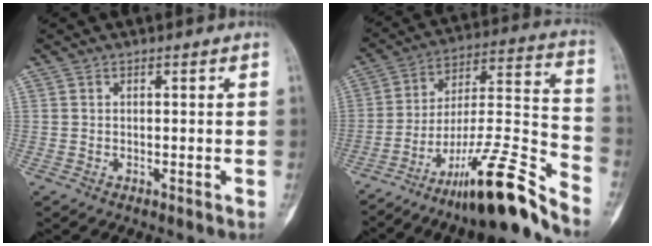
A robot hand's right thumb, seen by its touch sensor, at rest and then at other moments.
{"total": 20.2, "force": [-14.9, 2.3, 13.4], "torque": [-0.218, 0.101, -0.250]}